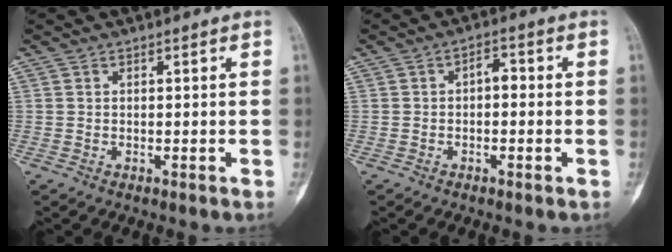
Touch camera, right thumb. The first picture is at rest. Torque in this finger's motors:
{"motor_torque": [1.72, 2.12, 0.23, -0.38, 0.08]}